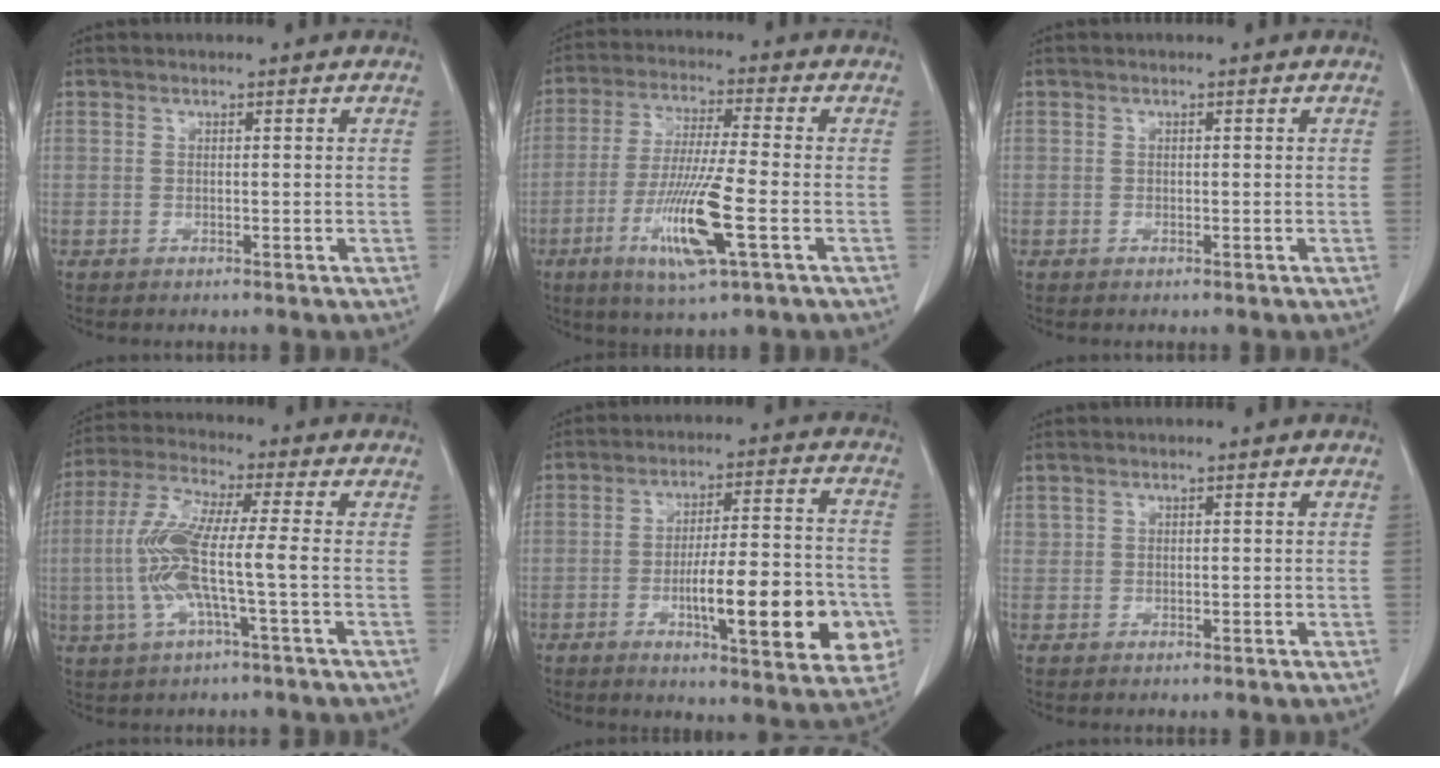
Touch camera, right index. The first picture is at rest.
{"total": 12.5, "force": [-4.3, 0.5, 11.7], "torque": [-0.232, -0.023, -0.079]}
{"total": 0.0}
{"total": 10.7, "force": [-1.6, 0.8, 10.6], "torque": [-0.230, 0.010, -0.038]}
{"total": 17.7, "force": [-5.1, 3.7, 16.5], "torque": [-0.201, 0.012, -0.062]}
{"total": 0.7, "force": [0.4, 0.5, 0.2], "torque": [0.000, 0.003, 0.010]}